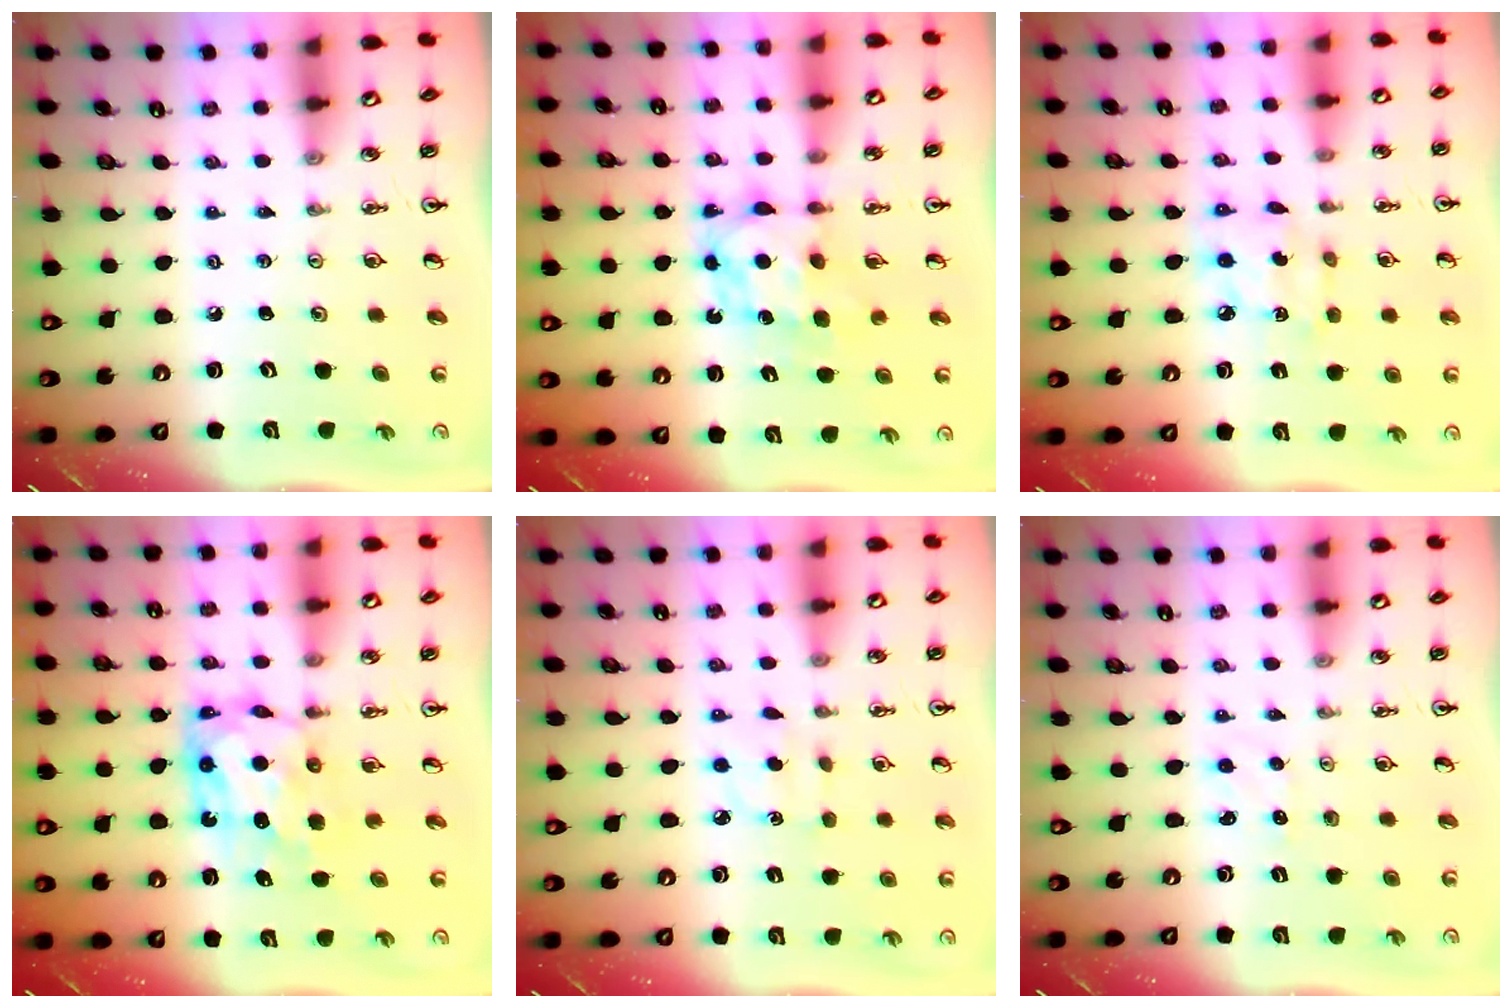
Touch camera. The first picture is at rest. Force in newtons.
{"total": 6.7, "press": 6.7, "slide": 0.1}
{"total": 6.8, "press": 6.8, "slide": 0.4}
{"total": 7.7, "press": 7.7, "slide": 0.8}
{"total": 3.9, "press": 3.9, "slide": 0.5}
{"total": 2.2, "press": 2.2, "slide": 0.3}